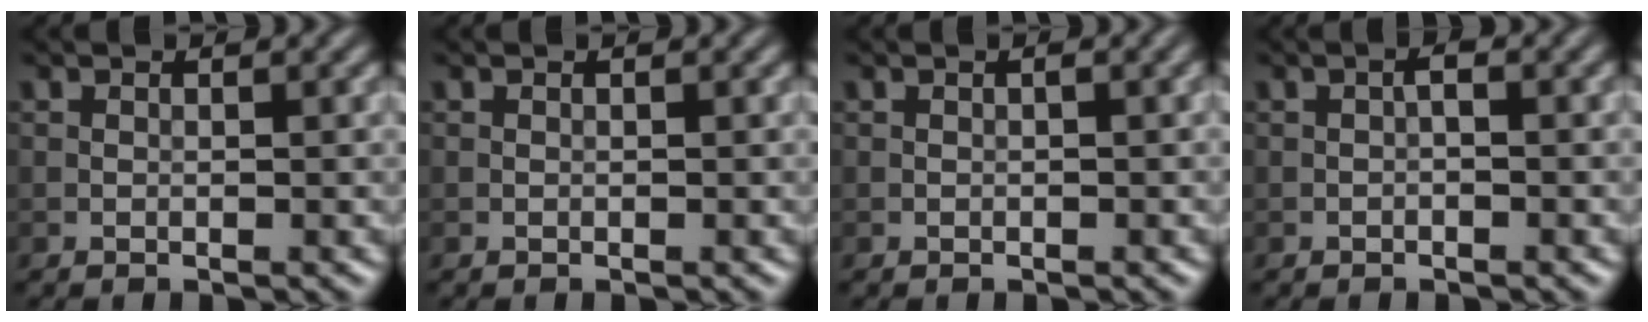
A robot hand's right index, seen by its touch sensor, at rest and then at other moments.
{"total": 0.0}
{"total": 0.5, "force": [0.0, 0.1, 0.5], "torque": [-0.010, 0.002, 0.001]}
{"total": 0.9, "force": [-0.2, 0.3, 0.8], "torque": [-0.014, 0.002, -0.004]}